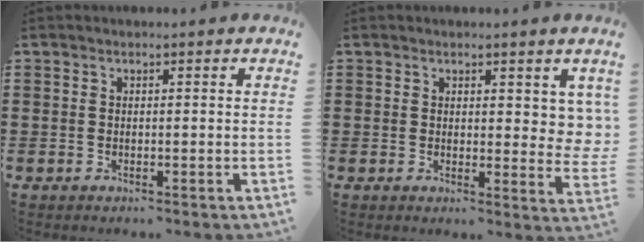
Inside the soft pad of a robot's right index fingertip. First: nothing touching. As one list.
[{"total": 3.3, "force": [1.7, 1.8, 2.2], "torque": [-0.025, 0.000, 0.027]}]